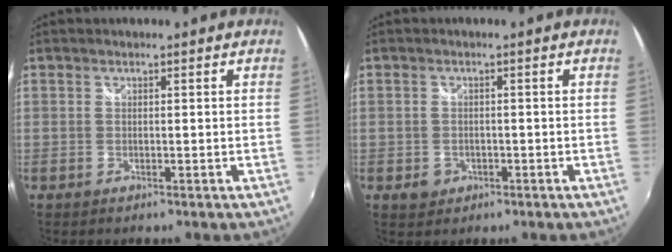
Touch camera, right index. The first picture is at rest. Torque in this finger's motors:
{"motor_torque": [0.09, 0.03, 0.02, 0.01]}